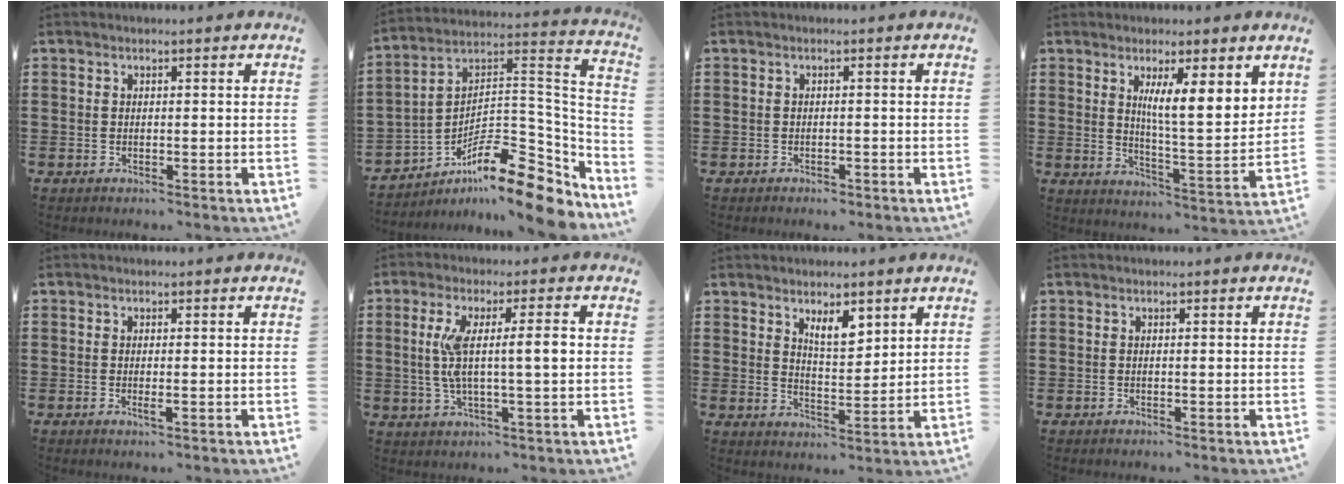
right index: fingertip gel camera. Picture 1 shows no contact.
{"total": 13.6, "force": [-8.8, 4.5, 9.3], "torque": [-0.120, 0.012, -0.160]}
{"total": 0.7, "force": [-0.6, 0.2, 0.2], "torque": [-0.006, 0.000, -0.013]}
{"total": 6.3, "force": [3.5, 1.0, 5.2], "torque": [-0.094, -0.020, 0.054]}
{"total": 1.1, "force": [-0.2, 0.0, 1.1], "torque": [-0.020, -0.004, -0.004]}
{"total": 7.8, "force": [0.8, 1.2, 7.6], "torque": [-0.148, -0.005, 0.008]}
{"total": 4.8, "force": [3.4, 1.8, 2.9], "torque": [-0.056, -0.005, 0.059]}
{"total": 0.0}